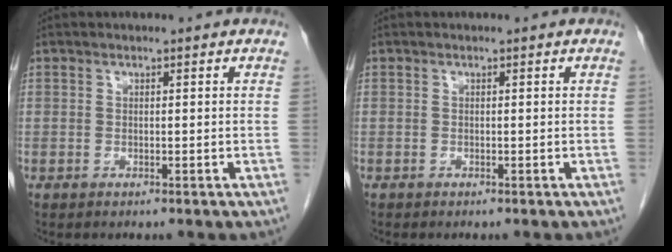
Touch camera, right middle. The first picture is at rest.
{"total": 0.0}